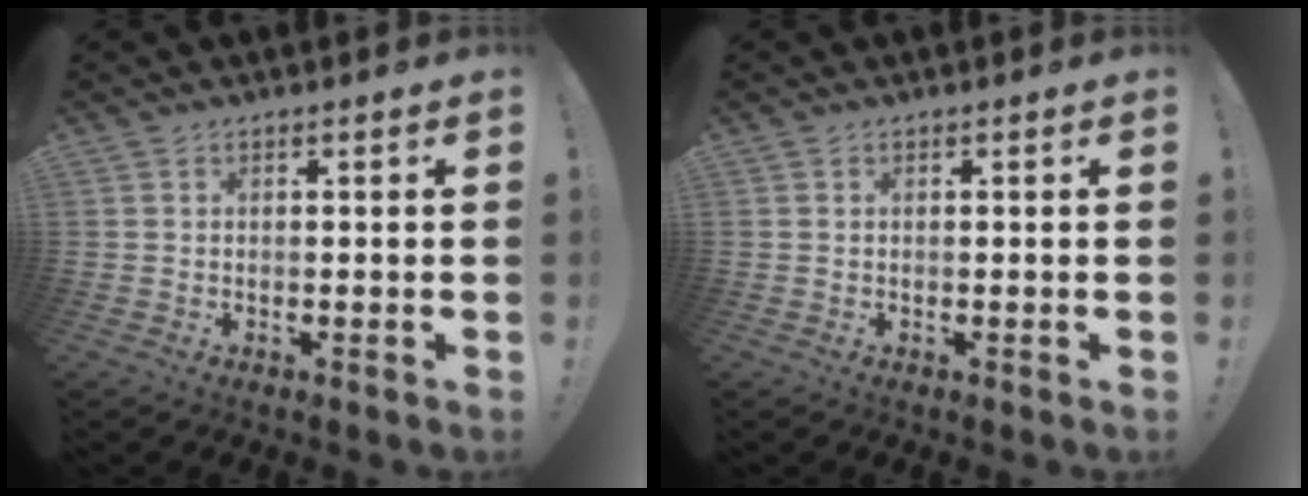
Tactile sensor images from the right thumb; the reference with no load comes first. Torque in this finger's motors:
{"motor_torque": [0.43, 0.51, 0.00, -0.13, 0.00]}